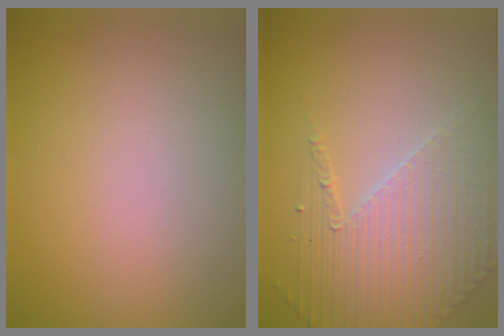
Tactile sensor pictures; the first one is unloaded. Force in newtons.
{"total": 3.8, "press": 3.6, "slide": 1.1}